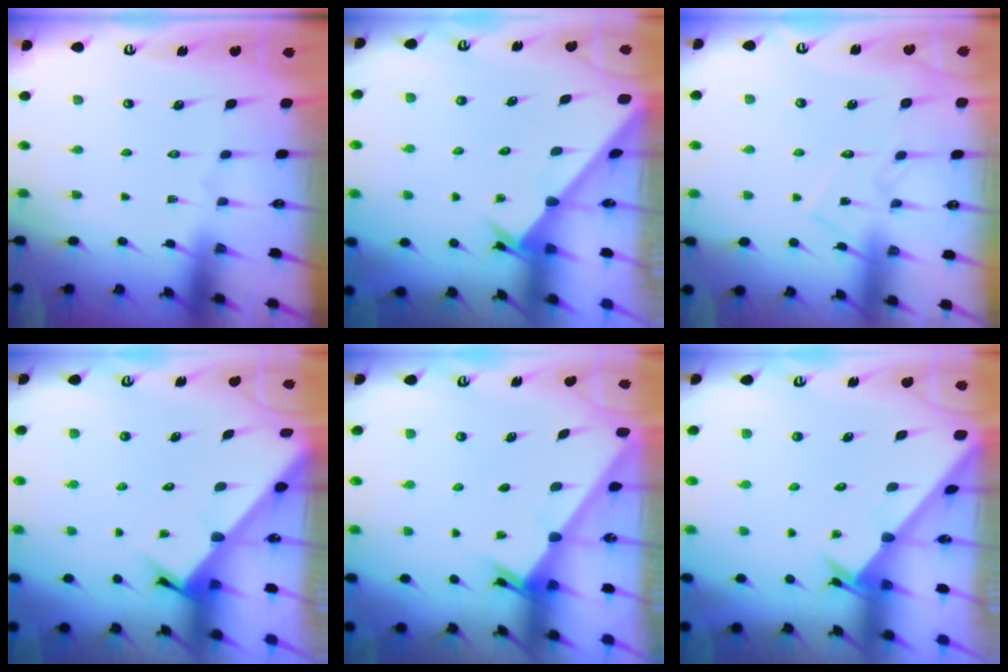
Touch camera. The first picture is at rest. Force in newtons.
{"total": 2.6, "press": 2.6, "slide": 0.2}
{"total": 9.2, "press": 9.2, "slide": 0.3}
{"total": 3.6, "press": 3.6, "slide": 0.2}
{"total": 2.4, "press": 2.4, "slide": 0.3}
{"total": 2.3, "press": 2.3, "slide": 0.2}